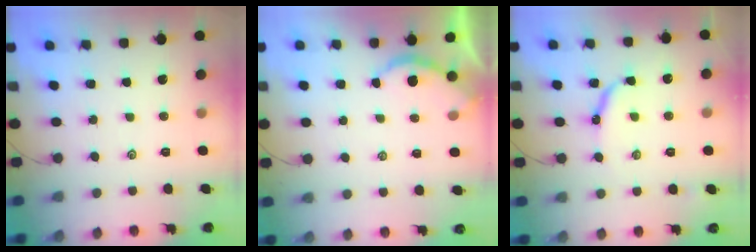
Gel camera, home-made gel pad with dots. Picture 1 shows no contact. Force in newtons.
{"total": 1.9, "press": 1.9, "slide": 0.4}
{"total": 8.3, "press": 8.3, "slide": 0.3}